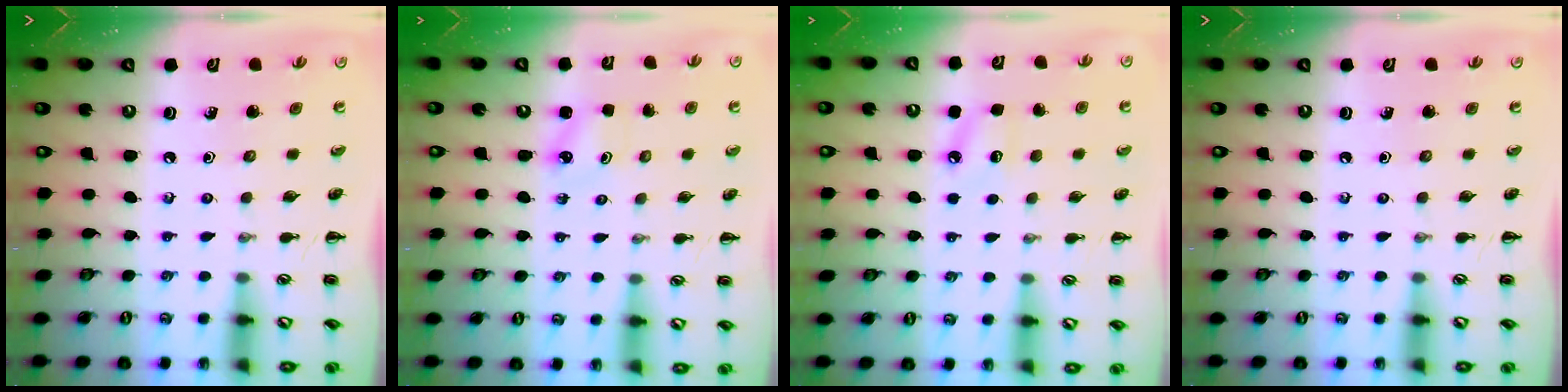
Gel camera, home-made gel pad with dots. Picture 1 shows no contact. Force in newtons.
{"total": 1.8, "press": 1.7, "slide": 0.5}
{"total": 6.1, "press": 5.8, "slide": 1.8}
{"total": 0.0}